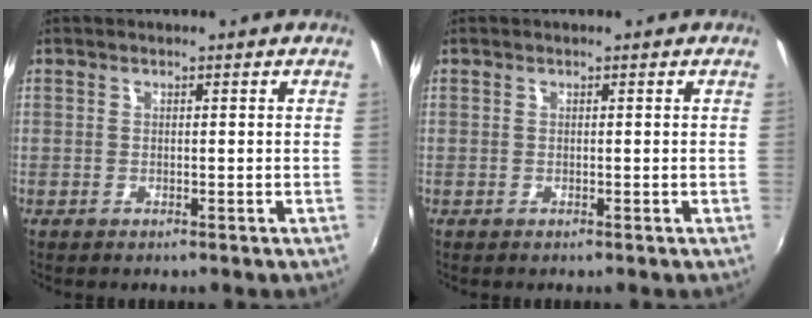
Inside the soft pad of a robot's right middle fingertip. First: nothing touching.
{"total": 0.0}